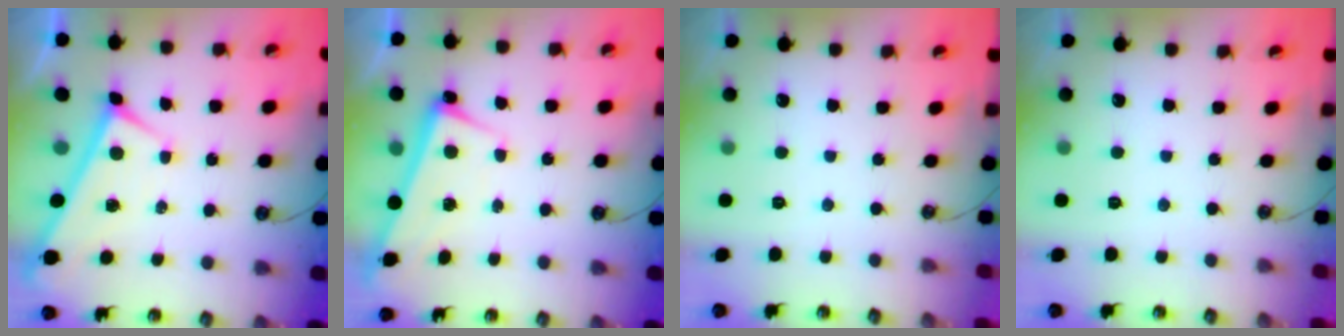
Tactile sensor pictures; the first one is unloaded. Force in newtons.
{"total": 2.5, "press": 2.4, "slide": 0.7}
{"total": 0.0}
{"total": 0.0}